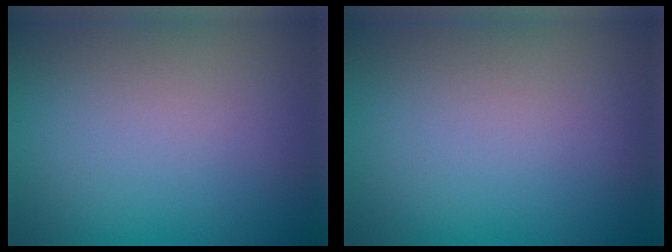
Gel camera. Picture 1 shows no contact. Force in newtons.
{"total": 0.0}